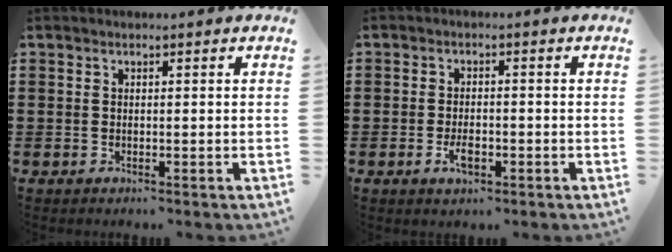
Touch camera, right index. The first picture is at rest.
{"total": 2.9, "force": [-1.1, 1.2, 2.4], "torque": [-0.050, -0.002, -0.021]}